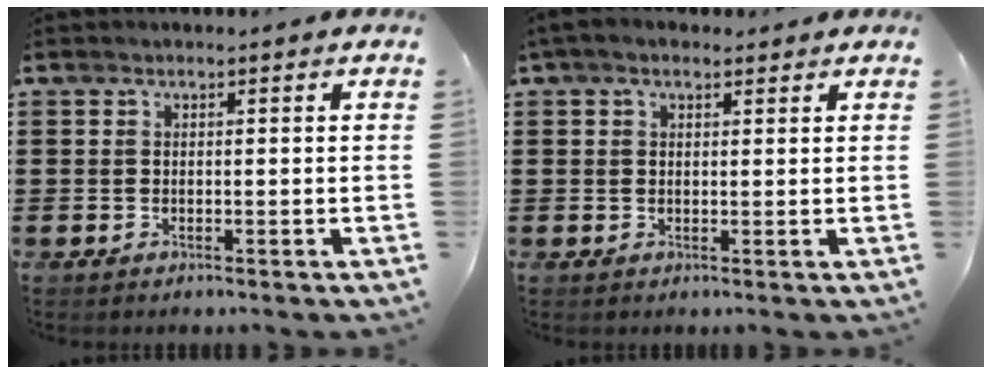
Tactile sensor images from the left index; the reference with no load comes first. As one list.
[{"total": 2.1, "force": [1.3, 1.1, 1.3], "torque": [-0.029, 0.008, 0.024]}]